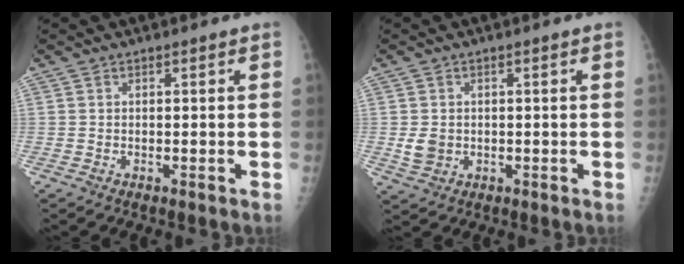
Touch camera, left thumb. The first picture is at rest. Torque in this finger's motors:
{"motor_torque": [0.43, 0.64, 0.40, -0.36, 0.01]}